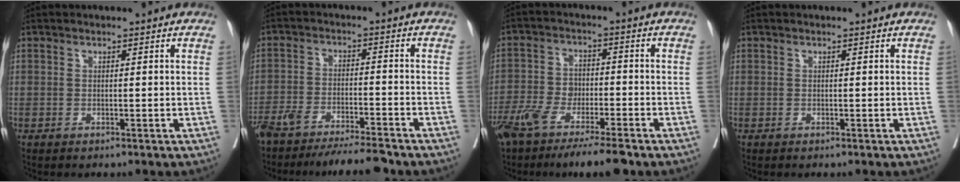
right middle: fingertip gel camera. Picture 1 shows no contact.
{"total": 11.7, "force": [-10.4, 0.8, 5.2], "torque": [-0.074, -0.009, -0.164]}
{"total": 11.2, "force": [-8.2, 3.0, 7.1], "torque": [-0.132, -0.011, -0.145]}
{"total": 0.0}